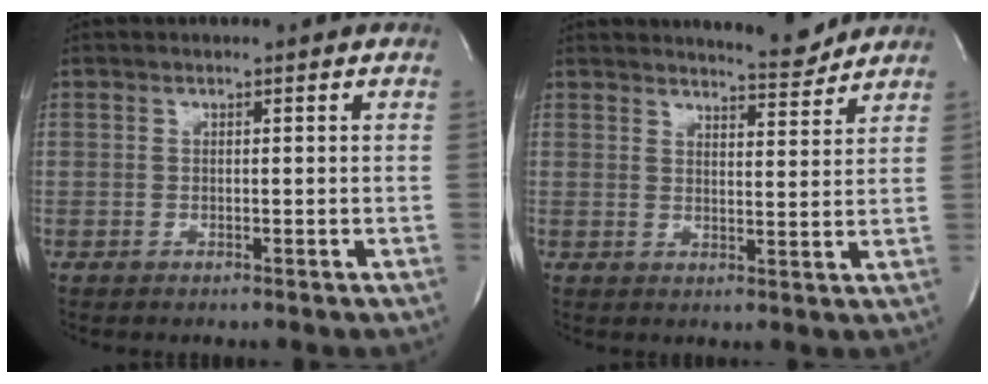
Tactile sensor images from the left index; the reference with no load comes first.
{"total": 4.6, "force": [4.6, 0.0, 0.5], "torque": [-0.016, -0.024, 0.061]}